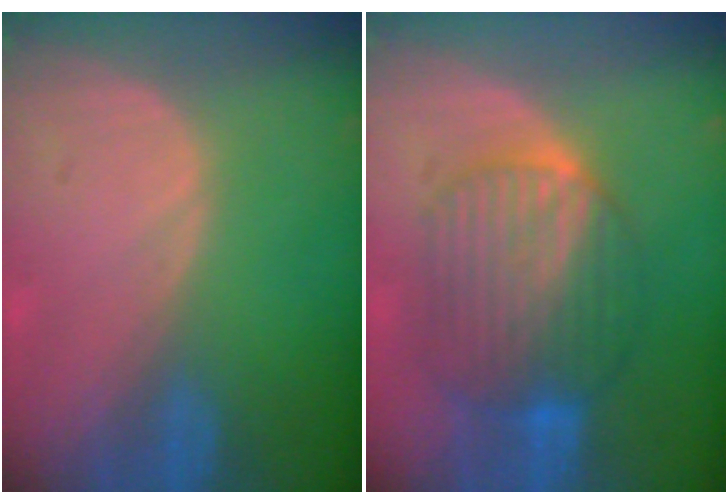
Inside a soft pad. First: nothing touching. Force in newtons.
{"total": 9.5, "press": 9.4, "slide": 0.9}